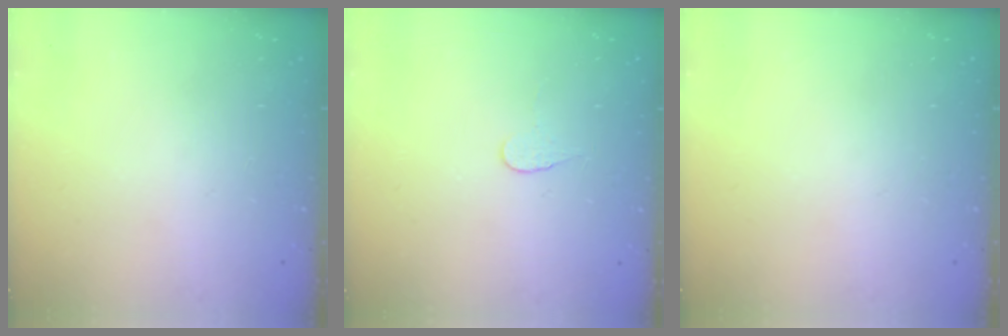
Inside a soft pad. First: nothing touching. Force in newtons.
{"total": 3.9, "press": 3.9, "slide": 0.4}
{"total": 0.0}